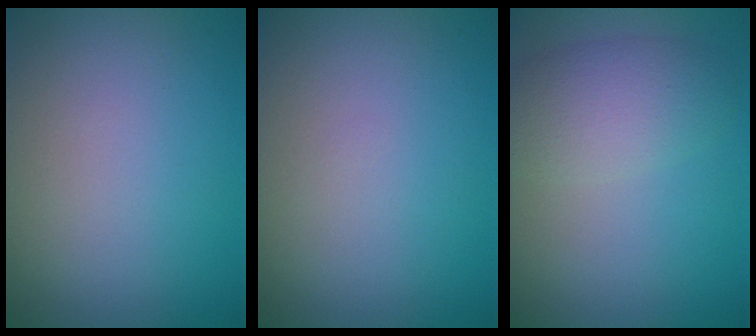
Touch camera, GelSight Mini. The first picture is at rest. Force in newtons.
{"total": 0.0}
{"total": 4.1, "press": 4.1, "slide": 0.1}